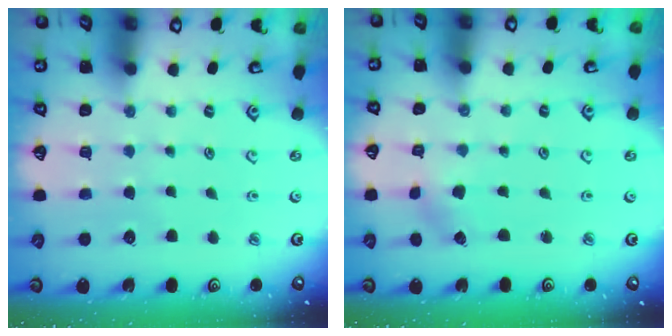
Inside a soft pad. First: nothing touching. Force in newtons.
{"total": 1.4, "press": 1.4, "slide": 0.1}